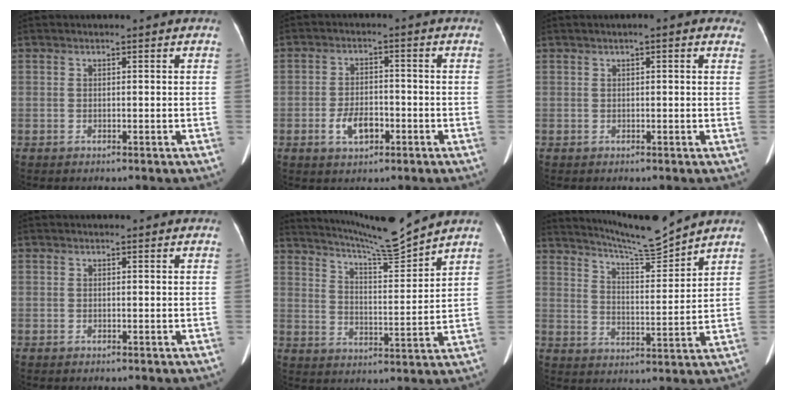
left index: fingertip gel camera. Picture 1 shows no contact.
{"total": 4.9, "force": [-2.3, 2.6, 3.5], "torque": [-0.071, 0.000, -0.034]}
{"total": 2.7, "force": [1.5, 0.7, 2.1], "torque": [-0.021, 0.021, 0.017]}
{"total": 0.0}
{"total": 10.6, "force": [10.0, -2.0, 2.9], "torque": [-0.060, -0.025, 0.169]}
{"total": 9.3, "force": [8.9, -1.4, 2.3], "torque": [-0.048, -0.015, 0.154]}